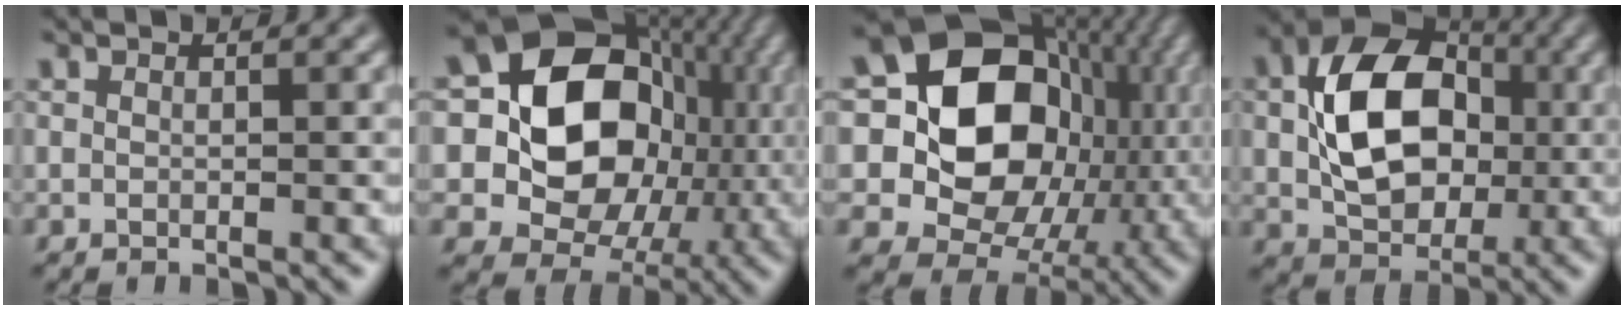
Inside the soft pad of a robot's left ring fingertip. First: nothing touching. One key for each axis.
{"total": 14.5, "fx": 0.8, "fy": 11.7, "fz": 8.5, "tx": -0.137, "ty": 0.006, "tz": 0.004}
{"total": 15.9, "fx": 1.4, "fy": 12.9, "fz": 9.2, "tx": -0.161, "ty": 0.008, "tz": 0.017}
{"total": 10.7, "fx": 0.4, "fy": 7.6, "fz": 7.5, "tx": -0.139, "ty": 0.008, "tz": 0.012}